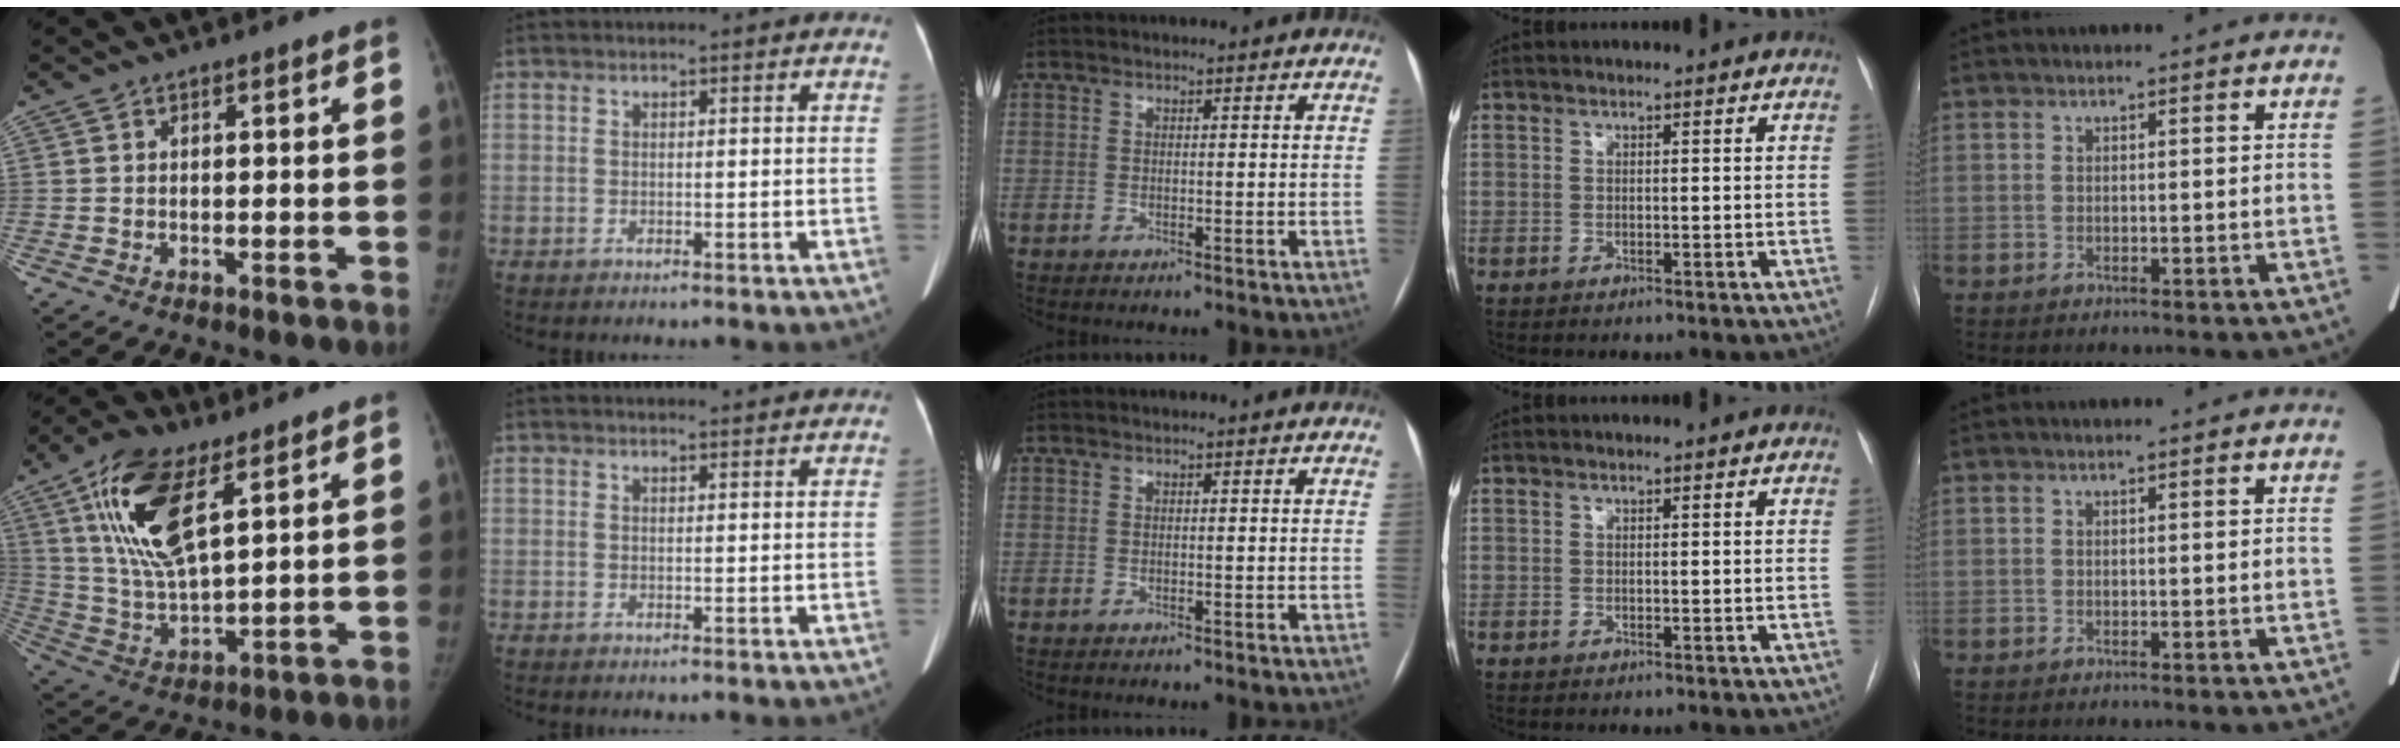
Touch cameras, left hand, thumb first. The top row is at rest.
{"thumb": {"total": 16.9, "force": [7.9, 6.9, 13.3], "torque": [-0.248, -0.024, 0.151]}, "index": {"total": 5.7, "force": [5.5, 0.4, 1.4], "torque": [-0.020, 0.020, 0.055]}}